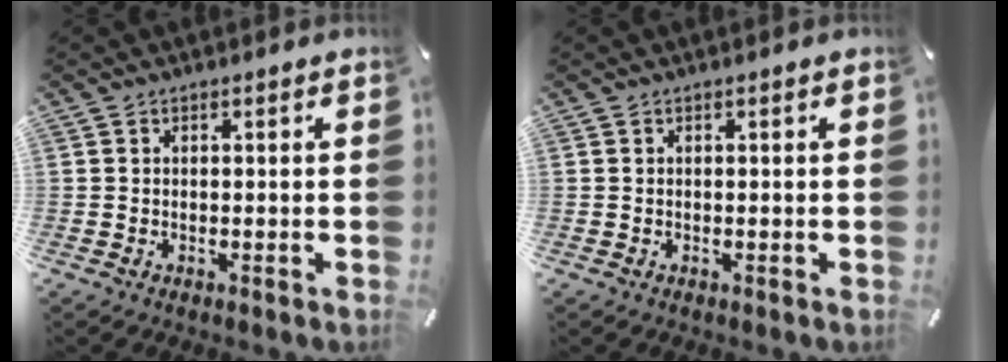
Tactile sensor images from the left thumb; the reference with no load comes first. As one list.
[{"total": 0.0}]